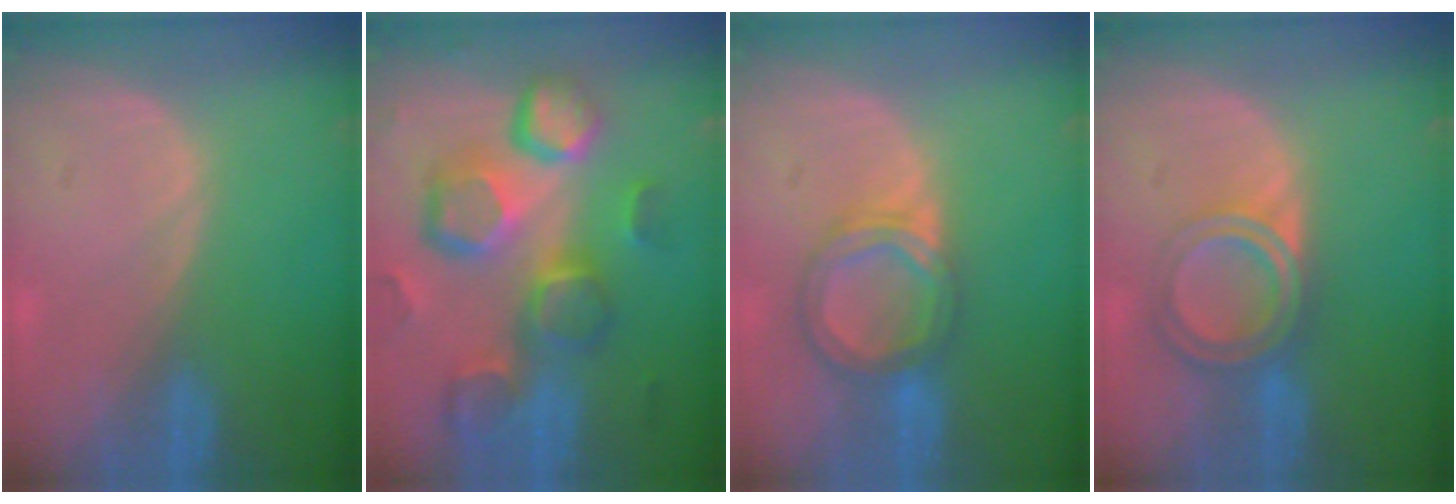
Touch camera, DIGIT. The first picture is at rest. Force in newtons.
{"total": 13.0, "press": 11.4, "slide": 6.4}
{"total": 6.3, "press": 5.9, "slide": 2.3}
{"total": 6.4, "press": 5.4, "slide": 3.4}